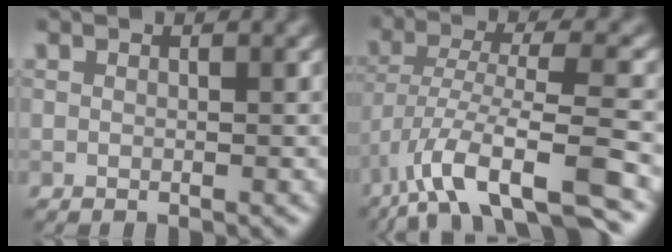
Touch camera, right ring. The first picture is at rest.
{"total": 9.3, "force": [-5.3, 2.5, 7.2], "torque": [-0.127, 0.004, -0.098]}